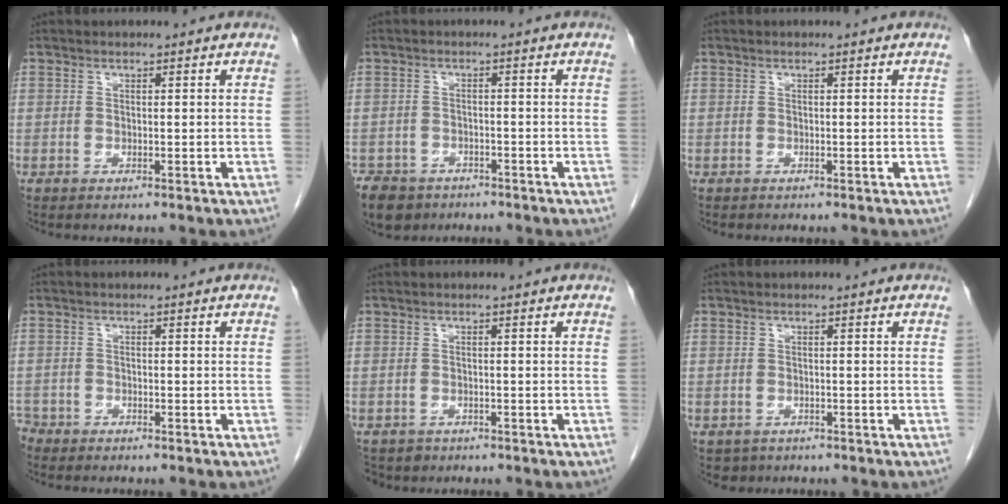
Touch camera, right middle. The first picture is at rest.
{"total": 6.5, "force": [-4.9, 4.1, 1.5], "torque": [-0.033, 0.000, -0.077]}
{"total": 0.0}
{"total": 2.8, "force": [-2.5, 1.3, 0.1], "torque": [-0.004, 0.000, -0.047]}
{"total": 2.7, "force": [-1.9, 1.9, -0.1], "torque": [-0.001, 0.002, -0.033]}
{"total": 2.0, "force": [-1.4, 1.4, 0.1], "torque": [-0.009, 0.001, -0.019]}